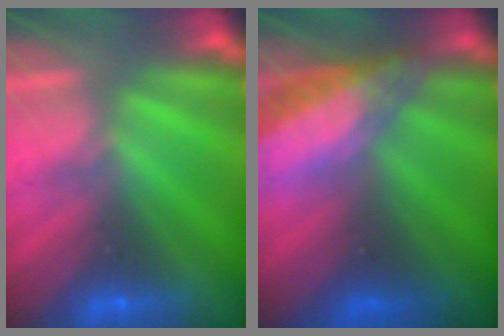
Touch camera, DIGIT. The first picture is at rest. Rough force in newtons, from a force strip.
{"total": 8.8}